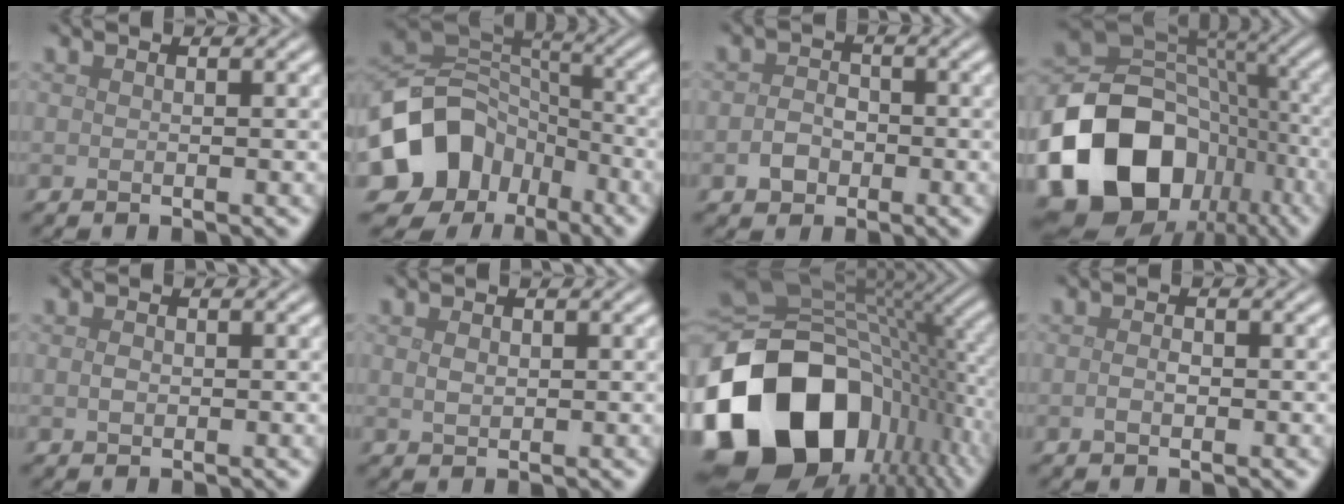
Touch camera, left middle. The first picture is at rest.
{"total": 10.2, "force": [-4.9, 7.9, 4.1], "torque": [-0.071, 0.002, -0.101]}
{"total": 2.2, "force": [-0.9, 1.8, 1.0], "torque": [-0.017, 0.000, -0.021]}
{"total": 16.6, "force": [-7.0, 12.4, 8.5], "torque": [-0.168, -0.021, -0.121]}
{"total": 0.9, "force": [0.0, 0.7, 0.6], "torque": [-0.013, -0.002, -0.002]}
{"total": 1.1, "force": [0.3, 0.8, 0.7], "torque": [-0.018, -0.001, 0.007]}
{"total": 19.5, "force": [-6.2, 13.5, 12.7], "torque": [-0.279, -0.037, -0.101]}
{"total": 1.0, "force": [-0.3, 0.6, 0.8], "torque": [-0.018, 0.000, -0.008]}